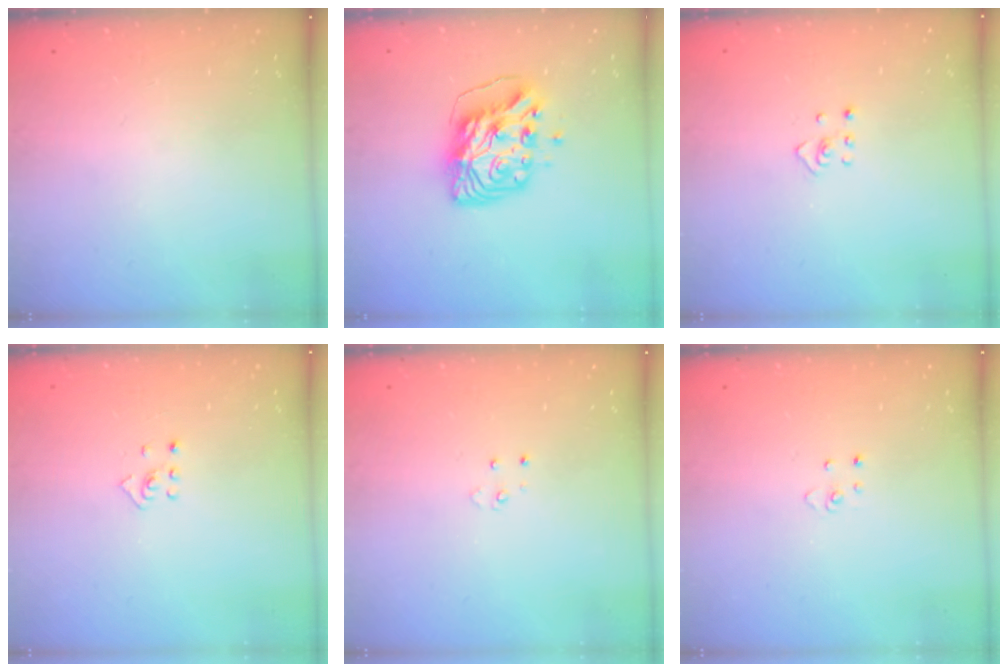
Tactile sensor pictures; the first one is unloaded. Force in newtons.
{"total": 10.0, "press": 9.9, "slide": 1.4}
{"total": 2.4, "press": 2.3, "slide": 0.4}
{"total": 2.5, "press": 2.4, "slide": 0.8}
{"total": 3.0, "press": 3.0, "slide": 0.4}
{"total": 2.9, "press": 2.9, "slide": 0.2}